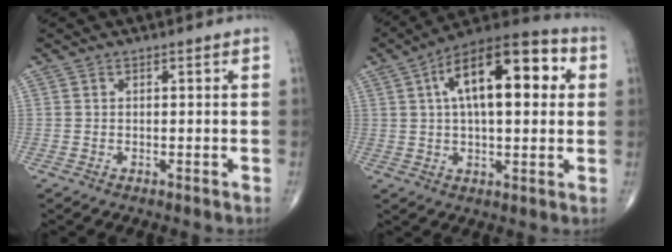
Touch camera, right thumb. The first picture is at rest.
{"total": 19.4, "force": [4.8, 8.7, 16.7], "torque": [-0.240, 0.023, 0.063]}